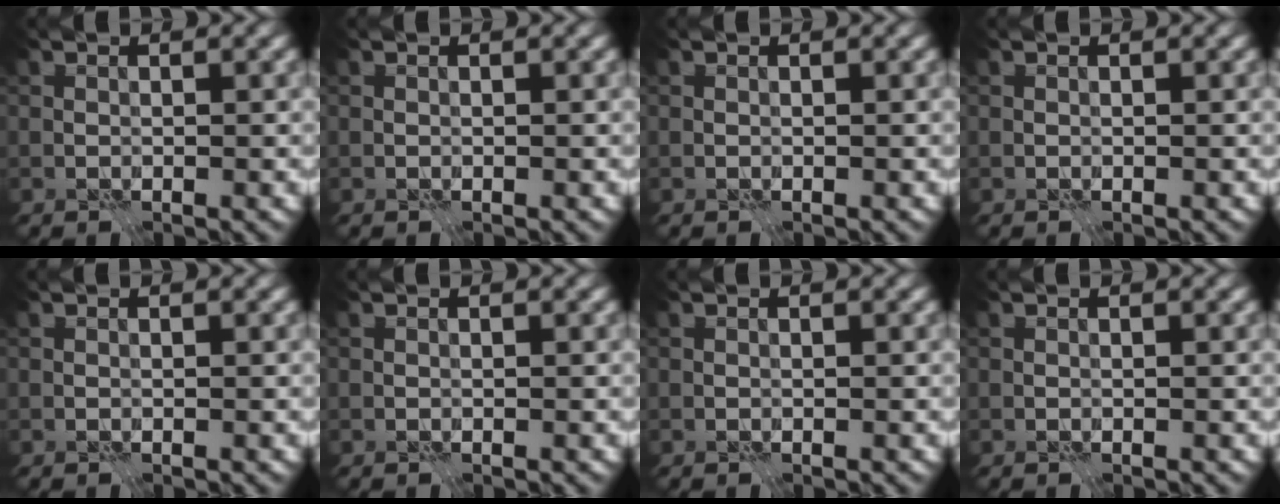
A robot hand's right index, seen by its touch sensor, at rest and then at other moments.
{"total": 0.0}
{"total": 0.0}
{"total": 0.0}
{"total": 0.0}
{"total": 0.0}
{"total": 0.0}
{"total": 0.0}